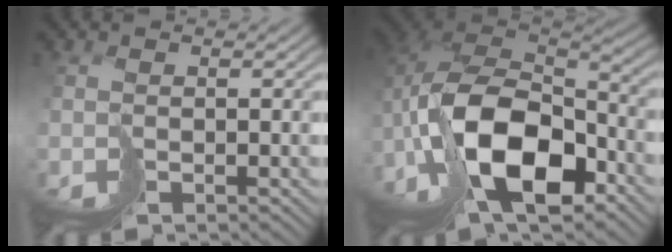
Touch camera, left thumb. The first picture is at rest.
{"total": 16.8, "force": [-7.2, 8.6, 12.5], "torque": [-0.255, -0.013, -0.132]}